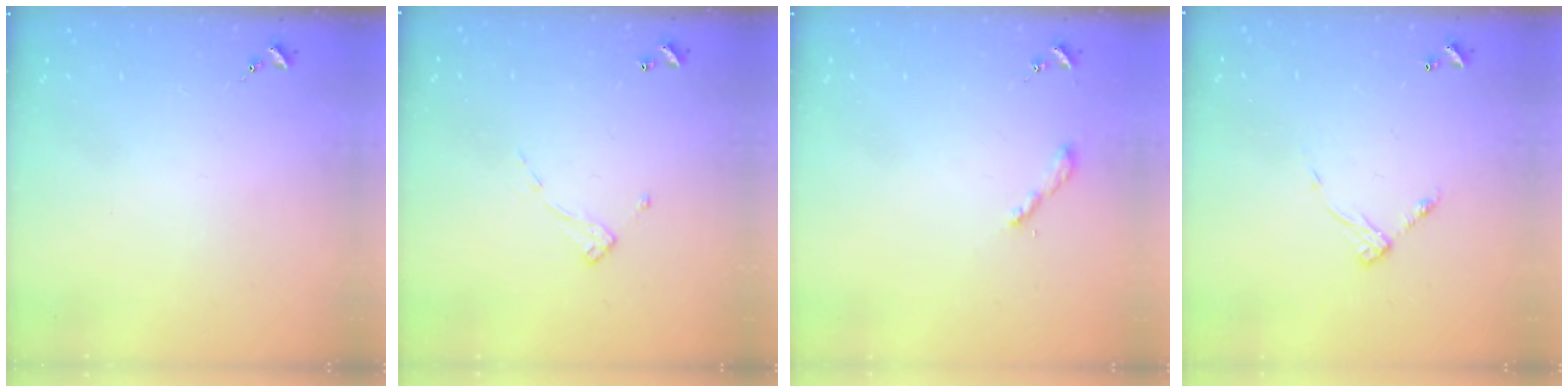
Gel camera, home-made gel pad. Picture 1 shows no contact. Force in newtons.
{"total": 6.5, "press": 6.5, "slide": 0.2}
{"total": 2.2, "press": 2.2, "slide": 0.2}
{"total": 7.1, "press": 7.1, "slide": 0.5}